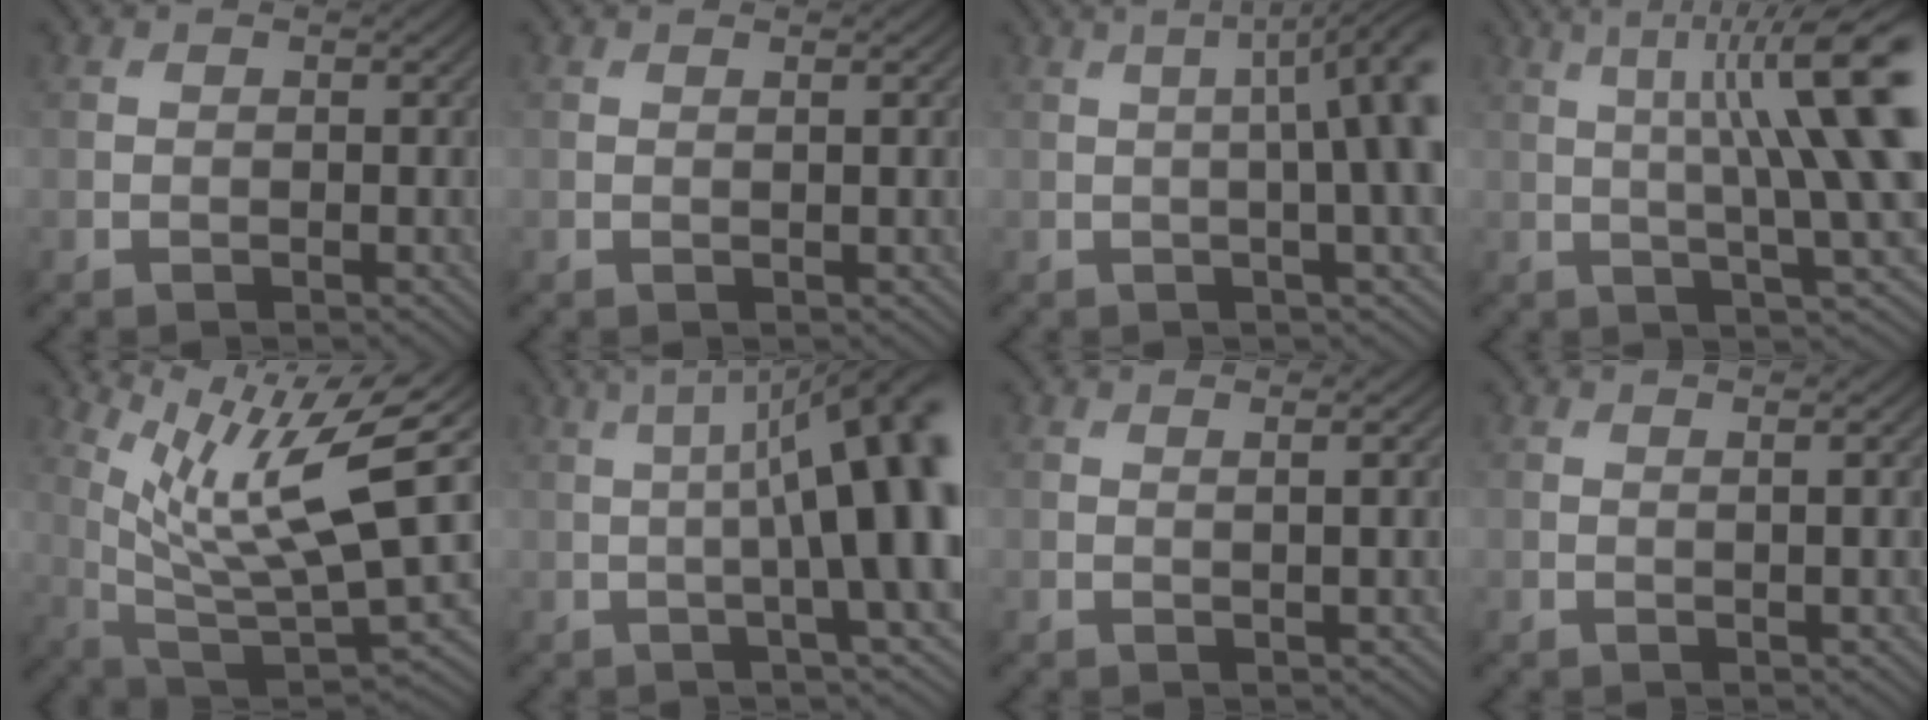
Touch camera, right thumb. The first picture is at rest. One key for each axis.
{"total": 1.5, "fx": 0.4, "fy": 0.4, "fz": 1.4, "tx": -0.016, "ty": 0.008, "tz": 0.004}
{"total": 12.1, "fx": 1.3, "fy": 3.4, "fz": 11.6, "tx": -0.118, "ty": 0.034, "tz": 0.013}
{"total": 14.3, "fx": 3.1, "fy": 3.0, "fz": 13.6, "tx": -0.197, "ty": 0.013, "tz": 0.062}
{"total": 14.0, "fx": 6.2, "fy": 3.7, "fz": 12.0, "tx": -0.232, "ty": 0.001, "tz": 0.131}
{"total": 16.3, "fx": 1.0, "fy": 4.2, "fz": 15.7, "tx": -0.186, "ty": 0.029, "tz": 0.019}
{"total": 2.7, "fx": 0.7, "fy": 0.6, "fz": 2.6, "tx": -0.033, "ty": 0.012, "tz": 0.012}
{"total": 2.1, "fx": 0.5, "fy": 0.5, "fz": 2.0, "tx": -0.024, "ty": 0.010, "tz": 0.007}